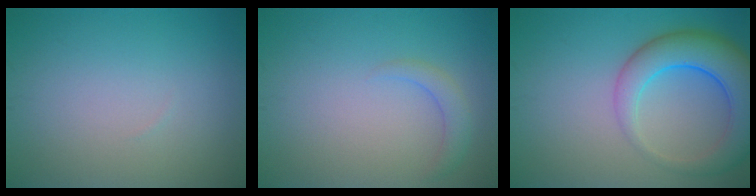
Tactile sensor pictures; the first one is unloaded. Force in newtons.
{"total": 1.6, "press": 1.6, "slide": 0.2}
{"total": 7.1, "press": 7.1, "slide": 0.3}